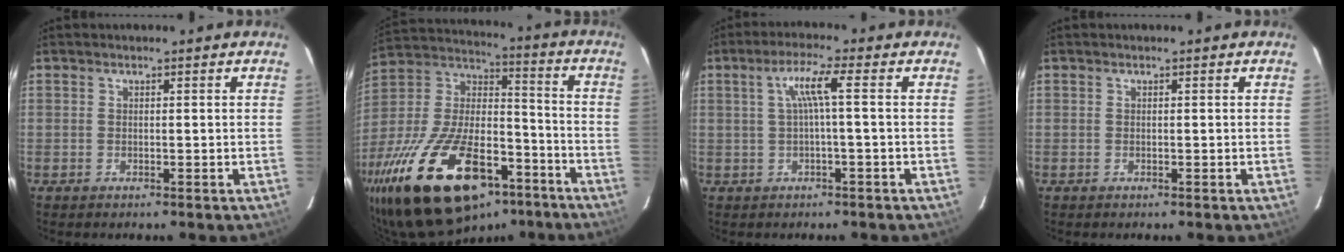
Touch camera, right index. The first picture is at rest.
{"total": 31.9, "force": [-19.2, 14.4, 21.0], "torque": [-0.409, -0.013, -0.304]}
{"total": 4.4, "force": [0.1, -0.5, 4.4], "torque": [-0.087, 0.002, 0.005]}
{"total": 0.0}